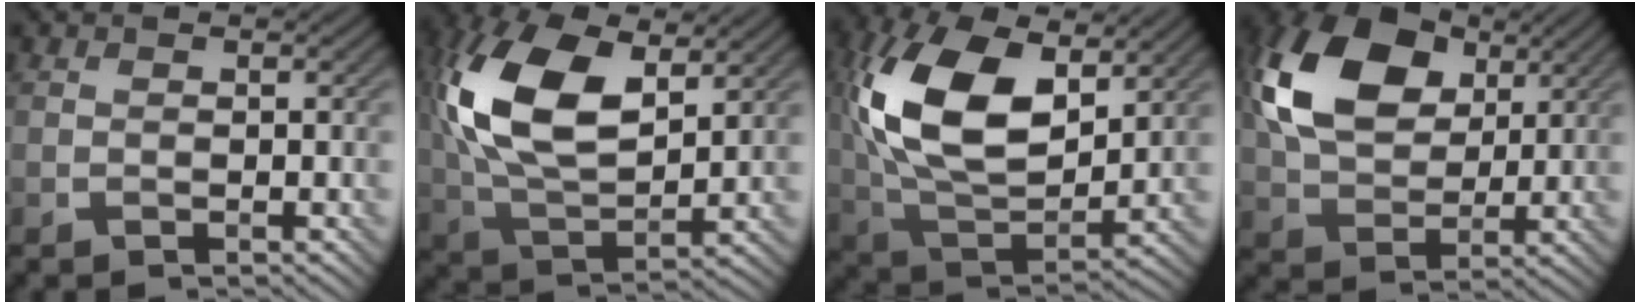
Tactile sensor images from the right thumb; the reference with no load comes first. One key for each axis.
{"total": 15.1, "fx": 4.3, "fy": 7.8, "fz": 12.2, "tx": -0.282, "ty": 0.016, "tz": 0.083}
{"total": 15.7, "fx": 4.5, "fy": 8.5, "fz": 12.4, "tx": -0.280, "ty": 0.011, "tz": 0.086}
{"total": 13.7, "fx": 4.5, "fy": 8.9, "fz": 9.4, "tx": -0.218, "ty": 0.025, "tz": 0.078}